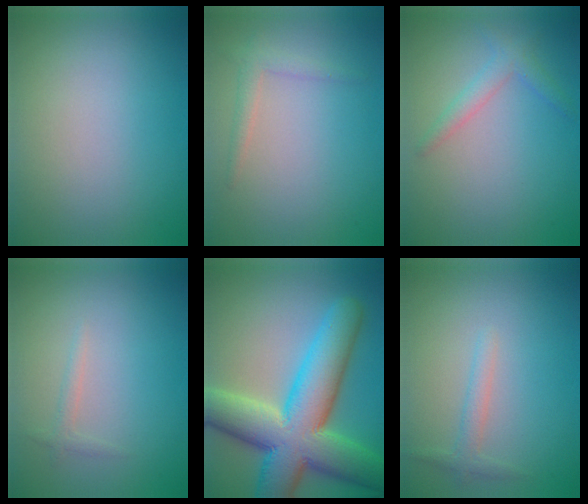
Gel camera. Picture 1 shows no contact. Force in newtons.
{"total": 1.5, "press": 1.4, "slide": 0.1}
{"total": 1.9, "press": 1.9, "slide": 0.0}
{"total": 0.9, "press": 0.9, "slide": 0.1}
{"total": 13.1, "press": 13.1, "slide": 0.6}
{"total": 1.5, "press": 1.5, "slide": 0.0}